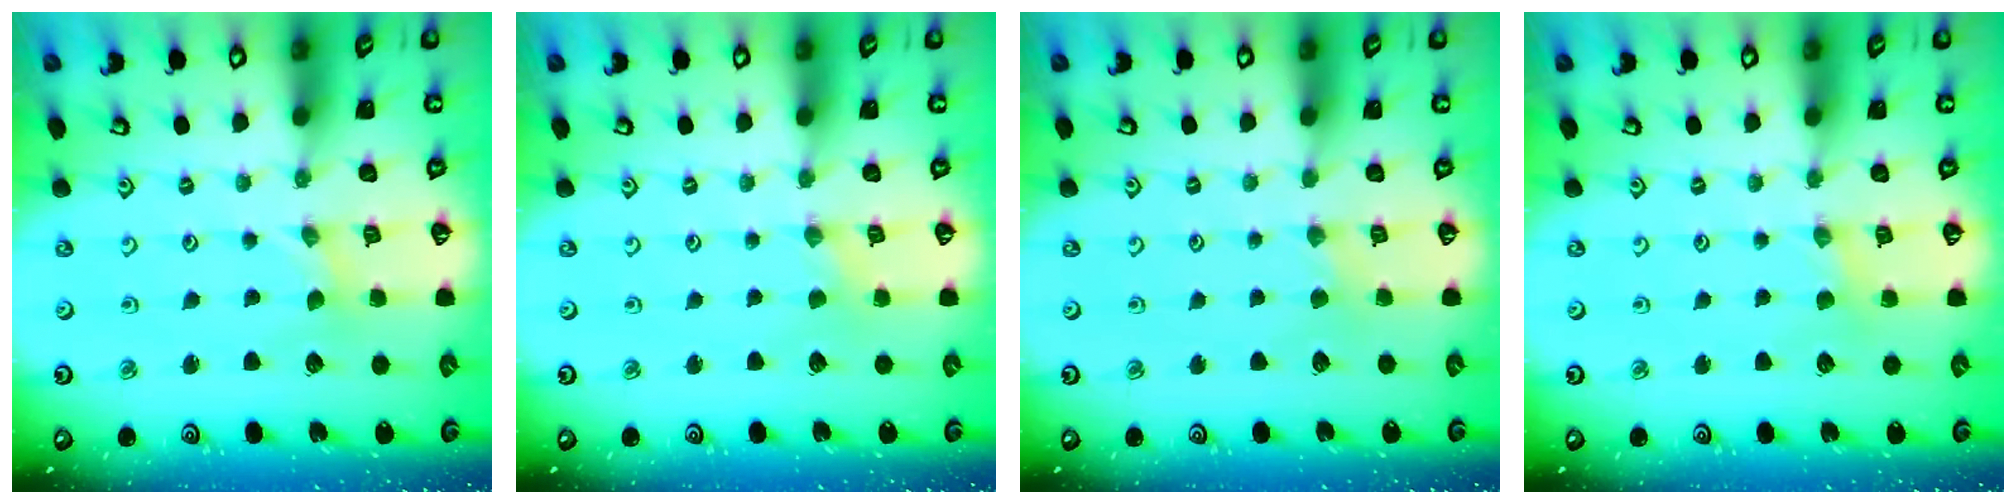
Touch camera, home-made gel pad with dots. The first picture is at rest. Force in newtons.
{"total": 0.6, "press": 0.6, "slide": 0.1}
{"total": 1.6, "press": 1.5, "slide": 0.4}
{"total": 2.0, "press": 2.0, "slide": 0.3}